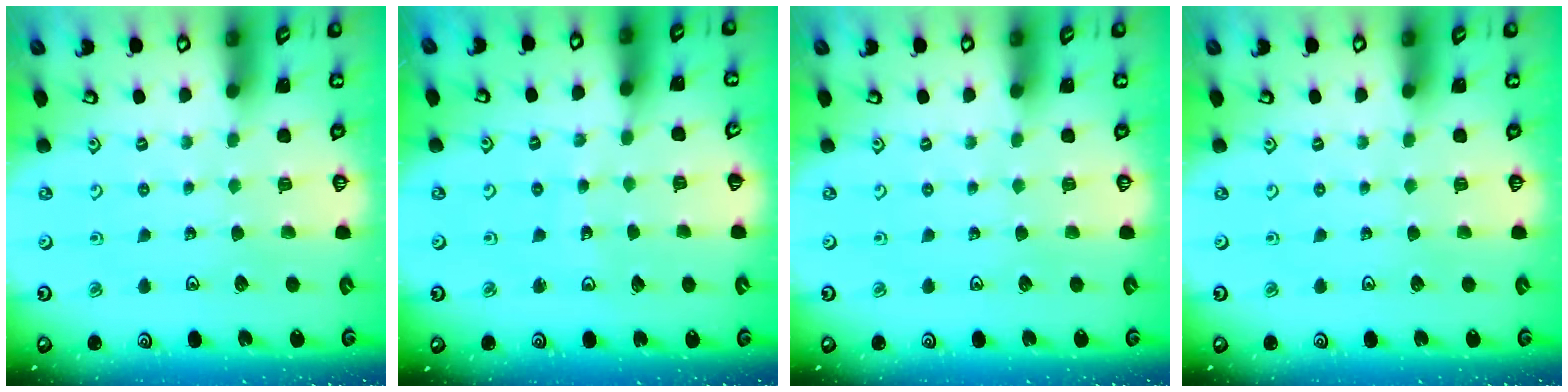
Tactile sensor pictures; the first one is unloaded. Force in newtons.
{"total": 5.9, "press": 5.9, "slide": 0.5}
{"total": 0.0}
{"total": 0.0}